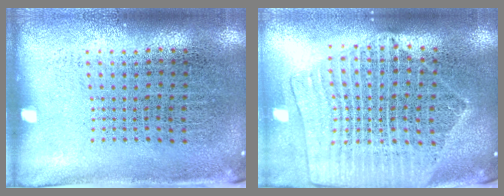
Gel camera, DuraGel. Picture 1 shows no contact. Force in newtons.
{"total": 2.1, "press": 1.9, "slide": 0.9}